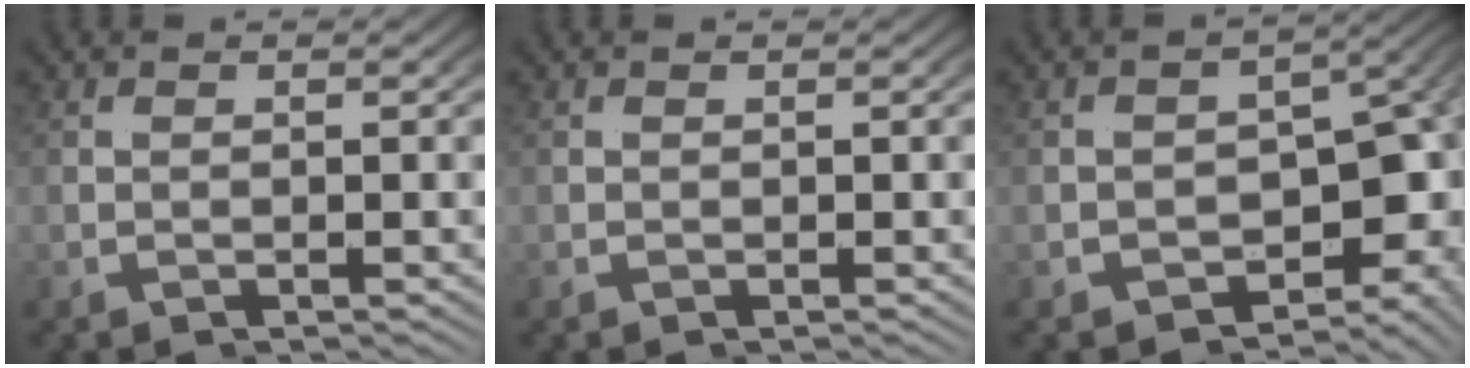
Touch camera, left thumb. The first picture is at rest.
{"total": 0.0}
{"total": 9.8, "force": [-1.3, 6.7, 7.0], "torque": [-0.093, -0.023, -0.010]}